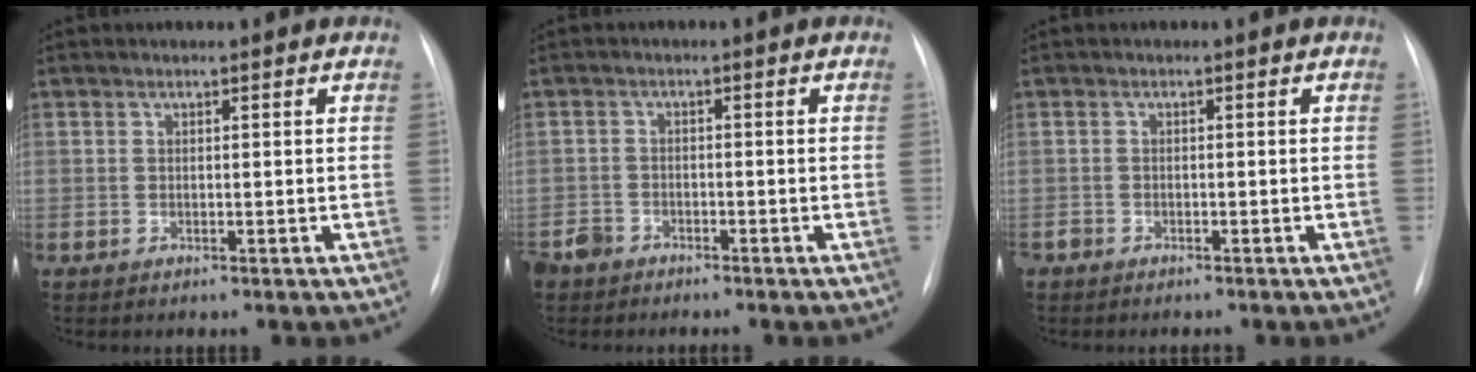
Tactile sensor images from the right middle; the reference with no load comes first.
{"total": 3.2, "force": [-2.7, 1.6, 0.3], "torque": [-0.008, 0.001, -0.051]}
{"total": 1.7, "force": [-1.5, 0.8, 0.3], "torque": [-0.007, 0.000, -0.024]}